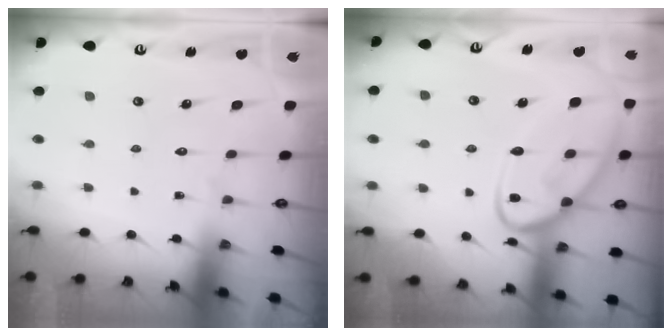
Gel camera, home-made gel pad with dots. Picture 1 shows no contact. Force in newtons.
{"total": 15.7, "press": 15.7, "slide": 1.3}